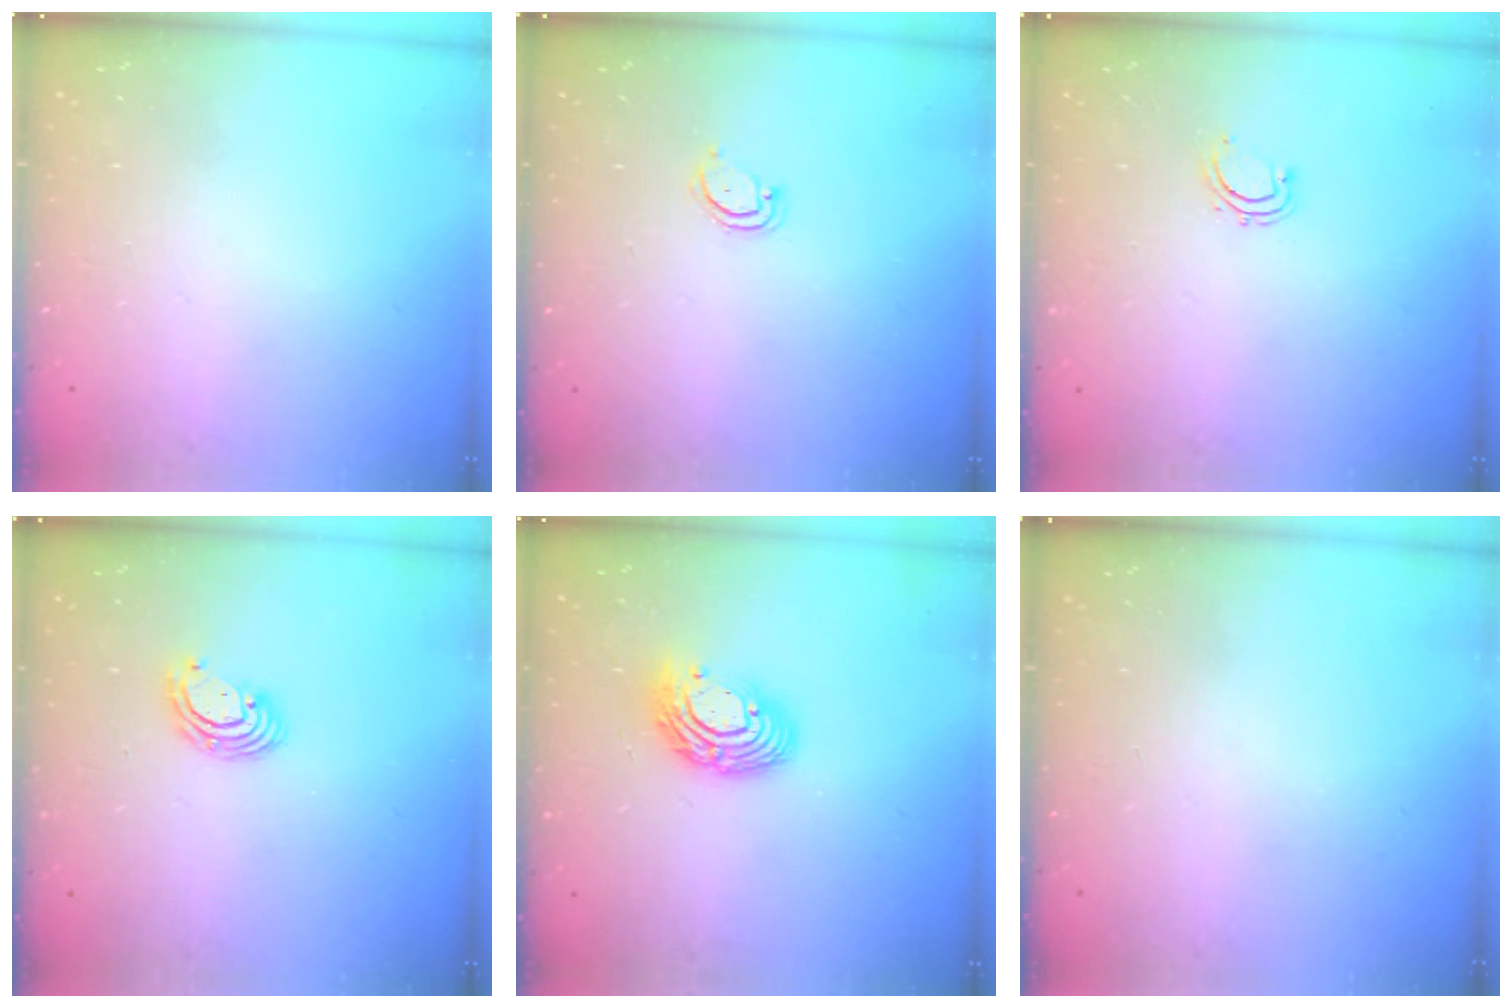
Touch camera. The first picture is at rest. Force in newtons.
{"total": 3.2, "press": 3.2, "slide": 0.2}
{"total": 4.2, "press": 4.1, "slide": 0.9}
{"total": 4.5, "press": 4.5, "slide": 0.3}
{"total": 11.3, "press": 11.2, "slide": 1.1}
{"total": 0.0}